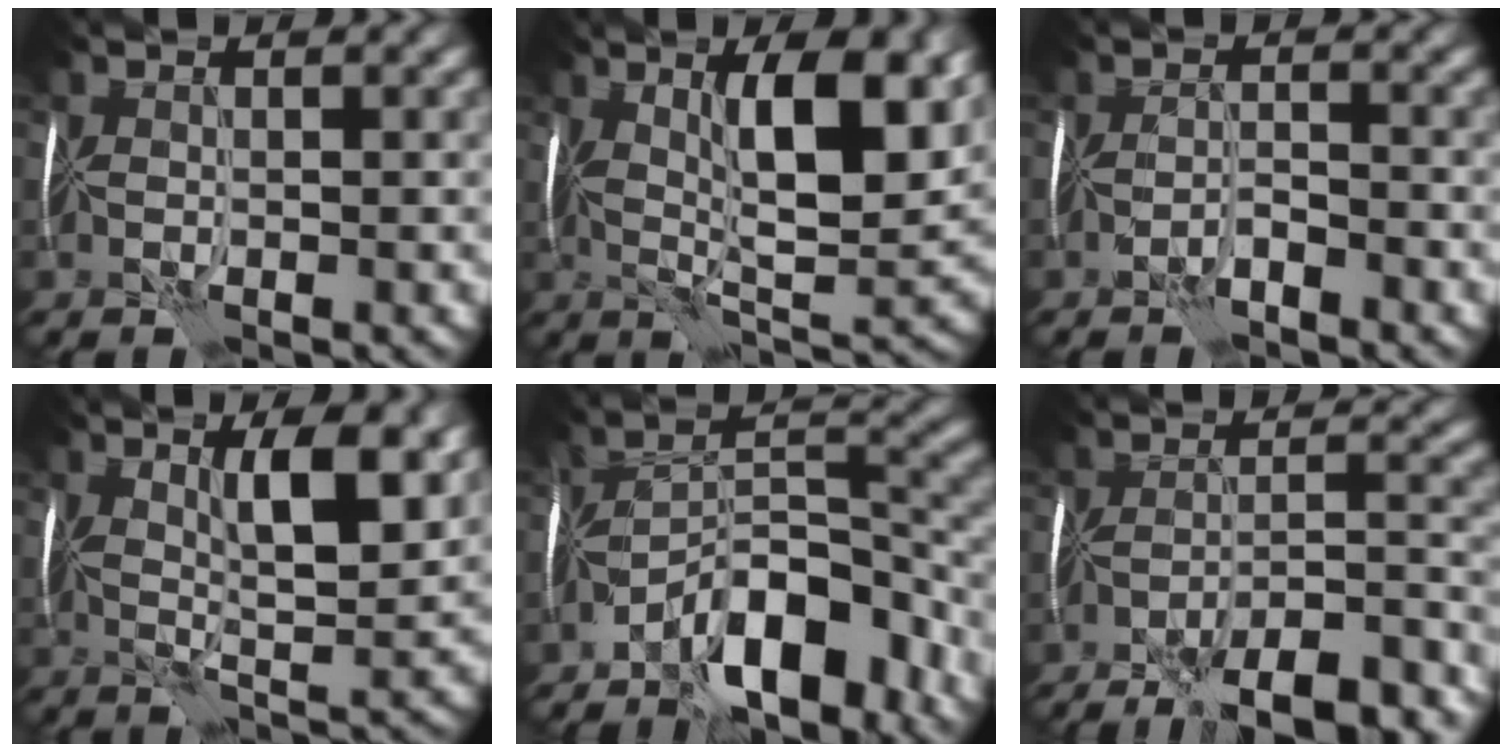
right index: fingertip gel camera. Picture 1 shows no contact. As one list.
[{"total": 9.9, "force": [2.7, 3.0, 9.1], "torque": [-0.150, 0.001, 0.040]}, {"total": 1.3, "force": [-1.2, -0.4, 0.3], "torque": [-0.005, 0.012, -0.033]}, {"total": 6.7, "force": [2.3, 1.5, 6.1], "torque": [-0.102, 0.003, 0.034]}, {"total": 8.5, "force": [-5.8, 2.9, 5.4], "torque": [-0.073, 0.023, -0.116]}, {"total": 13.1, "force": [-11.1, 2.8, 6.5], "torque": [-0.088, 0.000, -0.145]}]